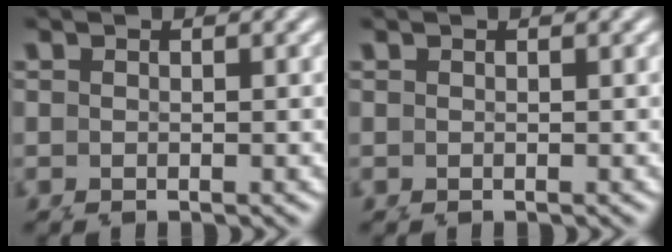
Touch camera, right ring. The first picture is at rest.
{"total": 0.0}